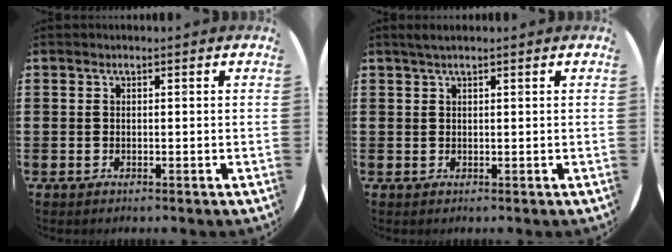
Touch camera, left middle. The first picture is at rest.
{"total": 1.1, "force": [0.8, 0.0, 0.7], "torque": [-0.014, 0.003, 0.014]}